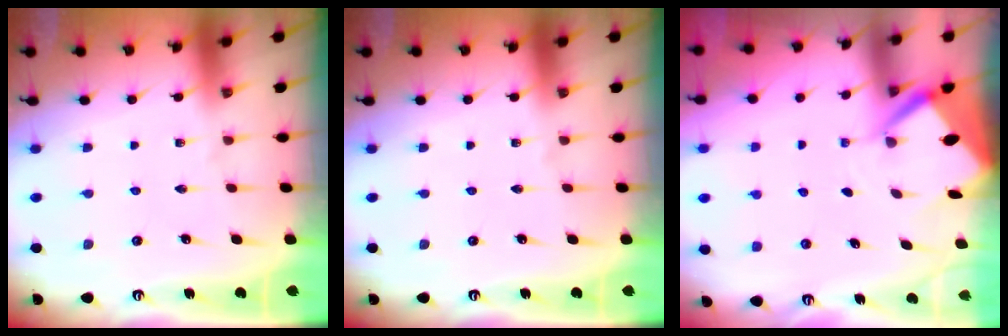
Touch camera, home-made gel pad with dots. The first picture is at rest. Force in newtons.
{"total": 0.0}
{"total": 4.2, "press": 4.2, "slide": 0.3}